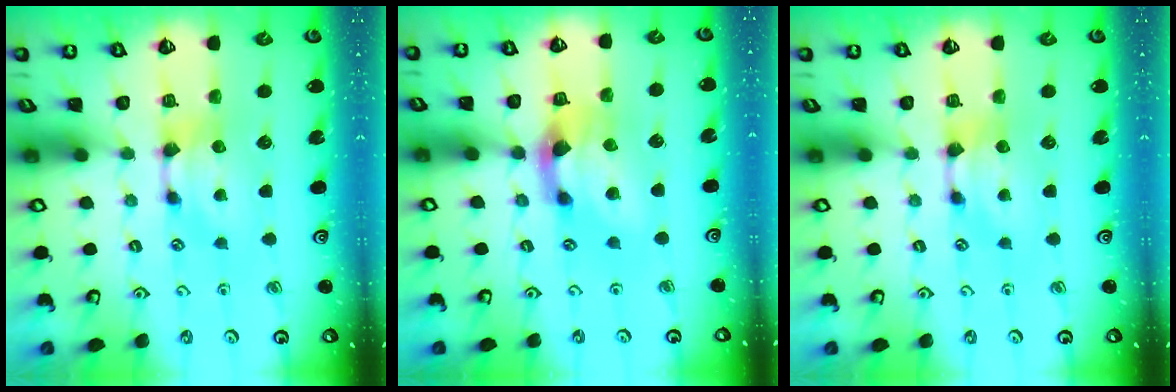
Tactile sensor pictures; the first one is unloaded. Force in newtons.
{"total": 4.2, "press": 3.8, "slide": 1.8}
{"total": 0.0}